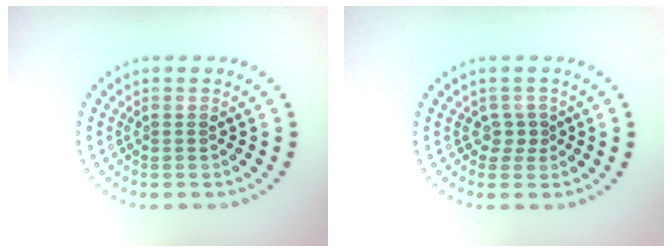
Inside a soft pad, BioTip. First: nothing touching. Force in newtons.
{"total": 1.3, "press": 0.9, "slide": 0.9}